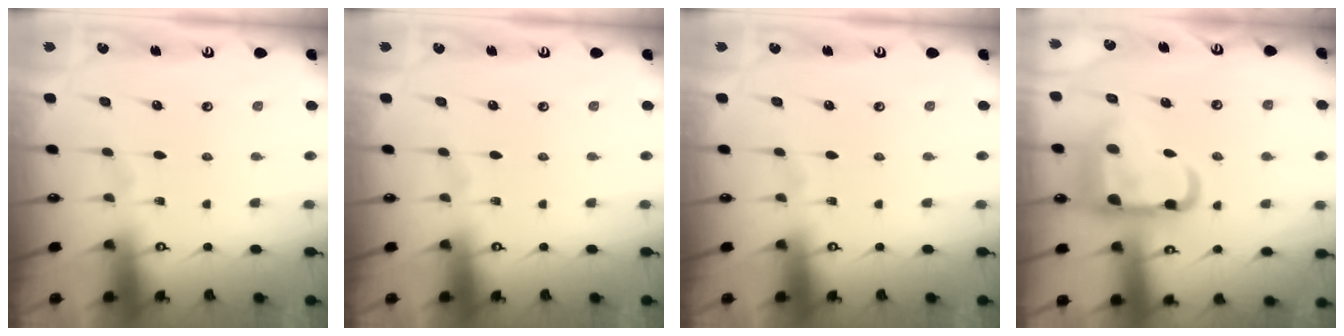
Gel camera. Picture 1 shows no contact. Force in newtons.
{"total": 0.0}
{"total": 0.0}
{"total": 15.1, "press": 15.0, "slide": 1.9}